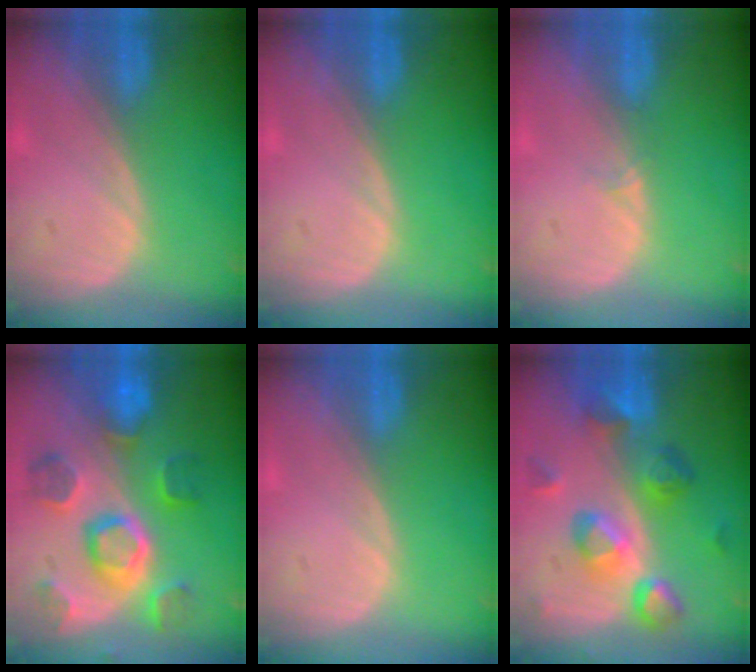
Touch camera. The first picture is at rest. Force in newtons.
{"total": 0.0}
{"total": 0.9, "press": 0.6, "slide": 0.7}
{"total": 10.7, "press": 9.7, "slide": 4.4}
{"total": 0.0}
{"total": 8.9, "press": 8.5, "slide": 2.7}